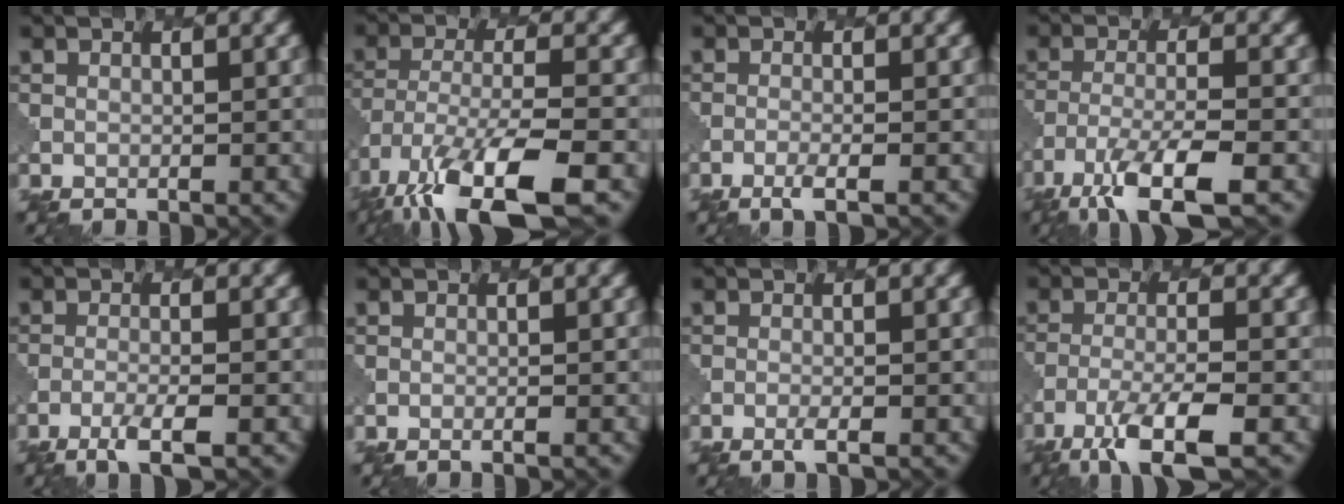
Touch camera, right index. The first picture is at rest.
{"total": 11.7, "force": [-7.4, 4.0, 8.2], "torque": [-0.177, -0.029, -0.129]}
{"total": 1.9, "force": [-1.0, 0.3, 1.5], "torque": [-0.027, -0.001, -0.027]}
{"total": 7.6, "force": [-4.7, 2.0, 5.7], "torque": [-0.108, -0.012, -0.087]}
{"total": 3.0, "force": [-1.9, 0.5, 2.3], "torque": [-0.045, -0.003, -0.044]}
{"total": 0.8, "force": [-0.2, 0.2, 0.7], "torque": [-0.005, 0.001, -0.006]}
{"total": 1.2, "force": [-0.5, 0.2, 1.0], "torque": [-0.018, 0.002, -0.014]}
{"total": 6.5, "force": [-4.1, 1.5, 4.9], "torque": [-0.093, -0.008, -0.077]}